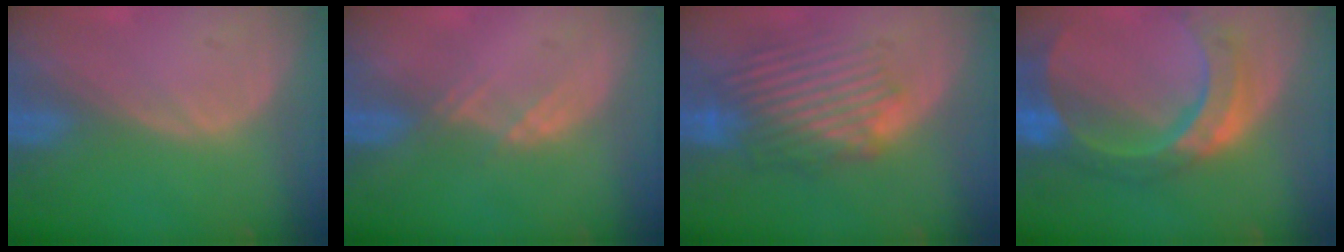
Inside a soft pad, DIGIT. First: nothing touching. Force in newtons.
{"total": 1.9, "press": 1.8, "slide": 0.8}
{"total": 8.6, "press": 8.2, "slide": 2.6}
{"total": 11.0, "press": 9.2, "slide": 6.0}